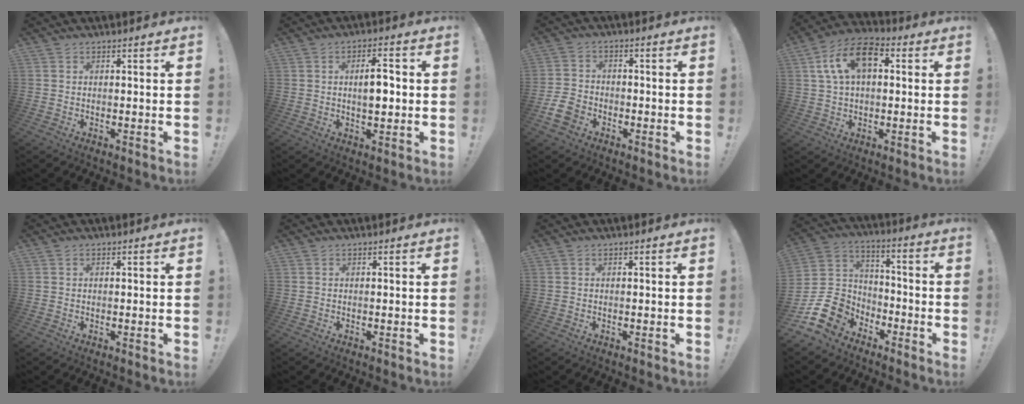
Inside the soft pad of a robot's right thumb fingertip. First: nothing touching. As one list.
[{"total": 6.6, "force": [0.1, 3.0, 5.9], "torque": [-0.085, 0.004, -0.003]}, {"total": 7.9, "force": [-4.1, 5.6, 3.7], "torque": [-0.072, 0.019, -0.076]}, {"total": 13.7, "force": [3.9, 8.4, 10.0], "torque": [-0.176, 0.010, 0.076]}, {"total": 0.0}, {"total": 0.0}, {"total": 0.0}, {"total": 15.6, "force": [-8.5, 11.5, 6.2], "torque": [-0.115, 0.052, -0.146]}]